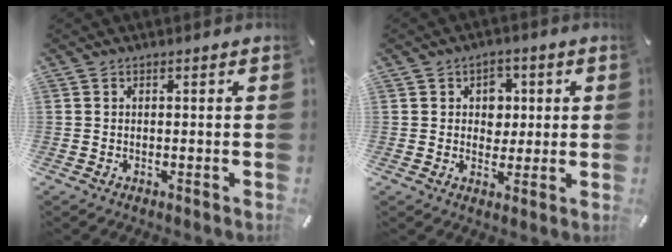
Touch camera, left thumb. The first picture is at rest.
{"total": 5.9, "force": [1.1, 5.3, 2.4], "torque": [-0.022, -0.002, 0.011]}